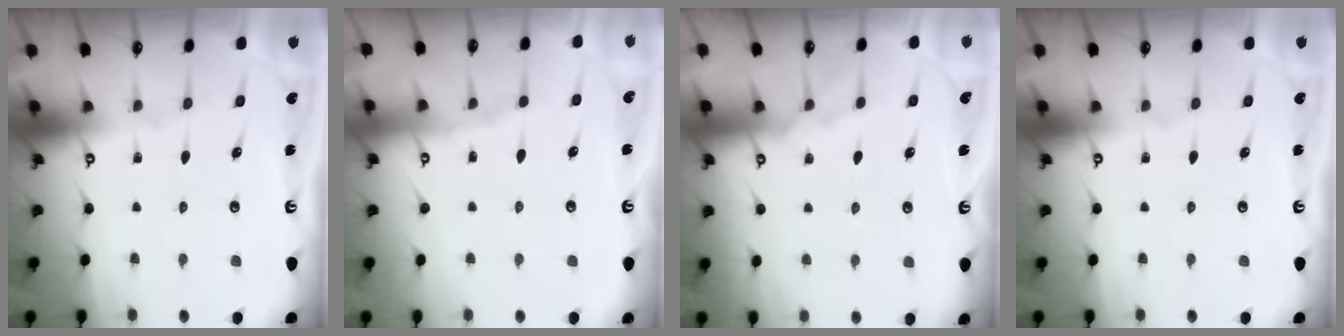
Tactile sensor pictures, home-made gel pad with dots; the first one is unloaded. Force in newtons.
{"total": 3.3, "press": 3.2, "slide": 0.5}
{"total": 5.1, "press": 5.0, "slide": 0.7}
{"total": 0.0}